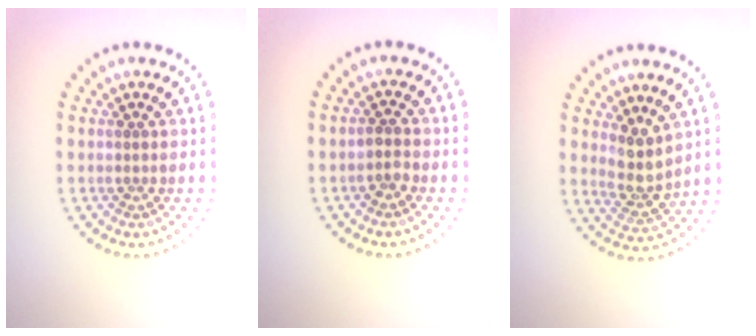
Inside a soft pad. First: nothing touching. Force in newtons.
{"total": 1.3, "press": 1.1, "slide": 0.7}
{"total": 2.9, "press": 2.4, "slide": 1.7}